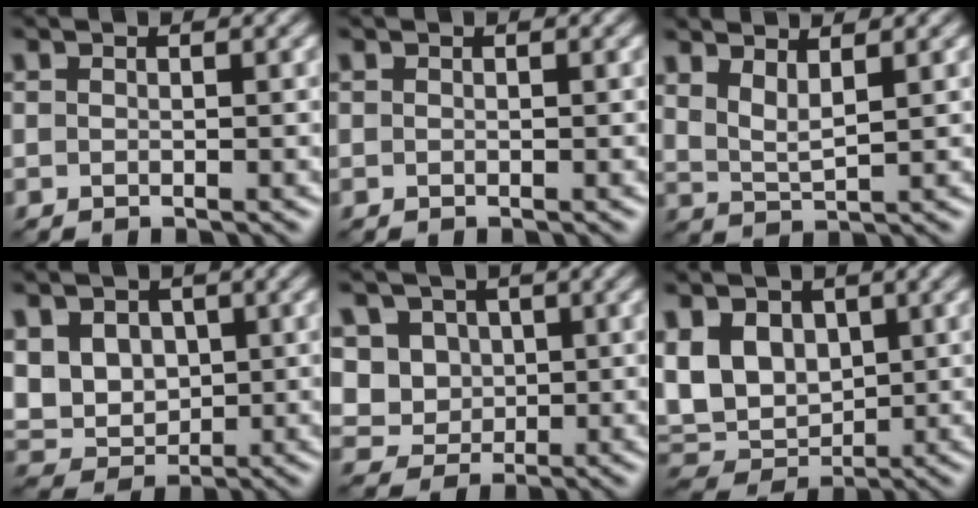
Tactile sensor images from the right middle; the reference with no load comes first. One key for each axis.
{"total": 0.0}
{"total": 2.6, "fx": 1.8, "fy": 0.7, "fz": 1.8, "tx": -0.031, "ty": -0.008, "tz": 0.037}
{"total": 7.7, "fx": 2.2, "fy": 6.1, "fz": 4.1, "tx": -0.091, "ty": 0.023, "tz": 0.039}
{"total": 5.3, "fx": 1.8, "fy": 4.6, "fz": 2.1, "tx": -0.042, "ty": 0.002, "tz": 0.027}
{"total": 7.9, "fx": 1.7, "fy": 5.9, "fz": 5.0, "tx": -0.113, "ty": 0.008, "tz": 0.029}